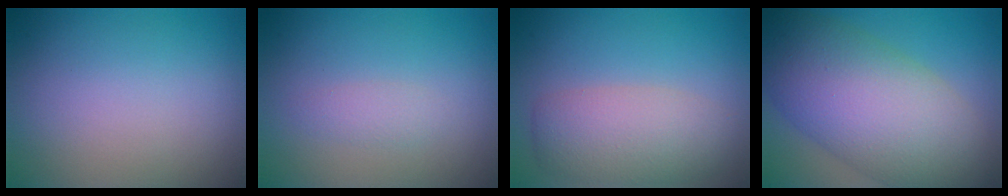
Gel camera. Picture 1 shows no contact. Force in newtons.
{"total": 1.1, "press": 1.1, "slide": 0.1}
{"total": 4.8, "press": 4.8, "slide": 0.2}
{"total": 11.4, "press": 11.4, "slide": 0.5}